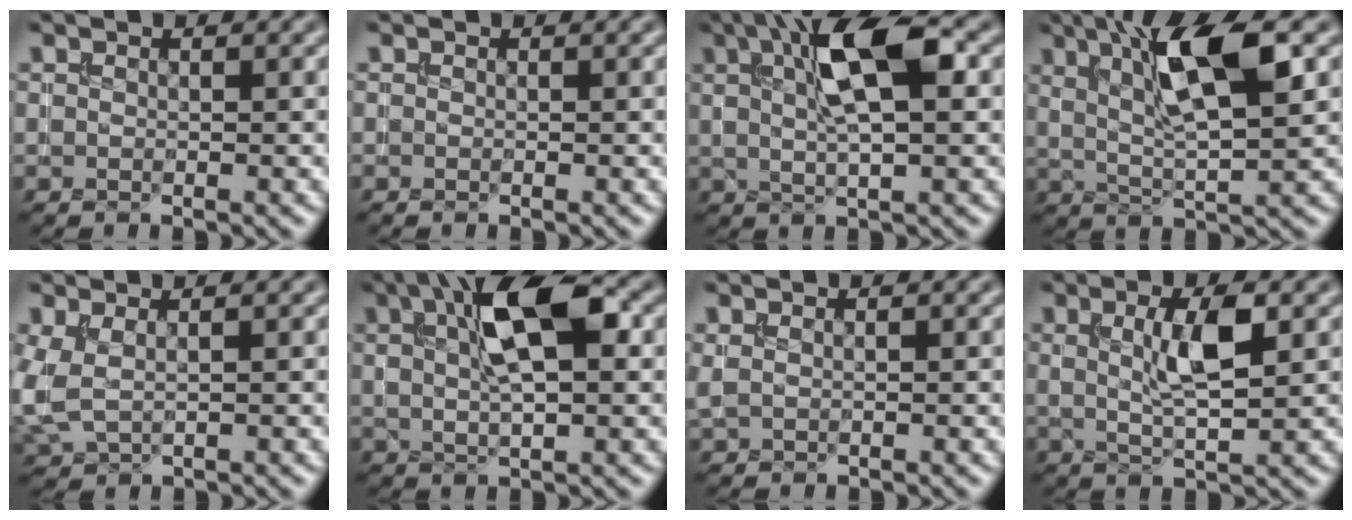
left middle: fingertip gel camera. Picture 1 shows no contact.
{"total": 0.0}
{"total": 8.1, "force": [2.5, 2.4, 7.3], "torque": [-0.127, 0.007, 0.041]}
{"total": 9.0, "force": [3.1, 2.3, 8.1], "torque": [-0.139, 0.002, 0.053]}
{"total": 3.4, "force": [0.2, 2.0, 2.7], "torque": [-0.083, -0.006, 0.009]}
{"total": 8.6, "force": [2.8, 3.2, 7.5], "torque": [-0.124, 0.015, 0.042]}
{"total": 0.8, "force": [0.6, 0.3, 0.5], "torque": [-0.014, 0.001, 0.013]}
{"total": 4.7, "force": [1.2, 1.2, 4.4], "torque": [-0.083, 0.002, 0.020]}